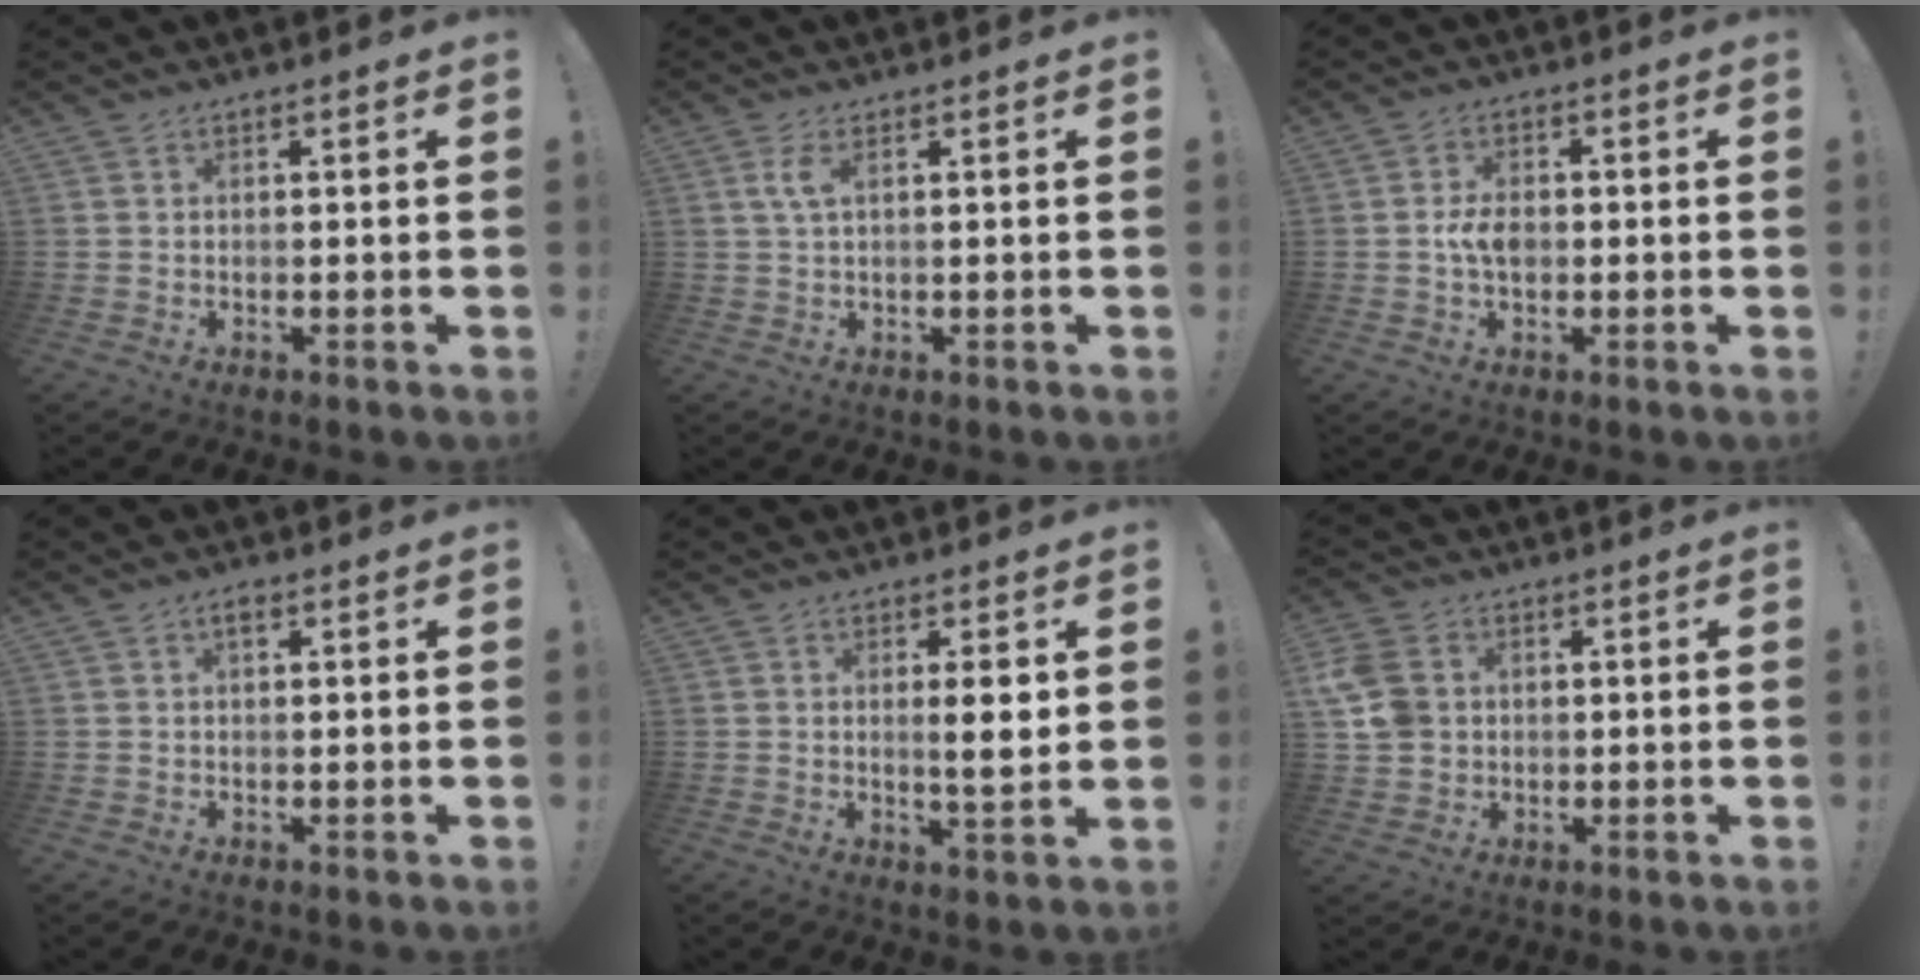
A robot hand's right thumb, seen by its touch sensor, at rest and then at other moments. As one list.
[{"total": 3.5, "force": [1.2, 0.9, 3.1], "torque": [-0.058, -0.001, 0.020]}, {"total": 5.5, "force": [-0.9, 3.3, 4.3], "torque": [-0.077, 0.005, -0.019]}, {"total": 1.5, "force": [0.7, 0.7, 1.2], "torque": [-0.019, 0.002, 0.010]}, {"total": 5.7, "force": [0.8, 0.6, 5.6], "torque": [-0.086, -0.011, 0.008]}, {"total": 10.6, "force": [1.9, 8.7, 5.7], "torque": [-0.128, 0.003, 0.041]}]